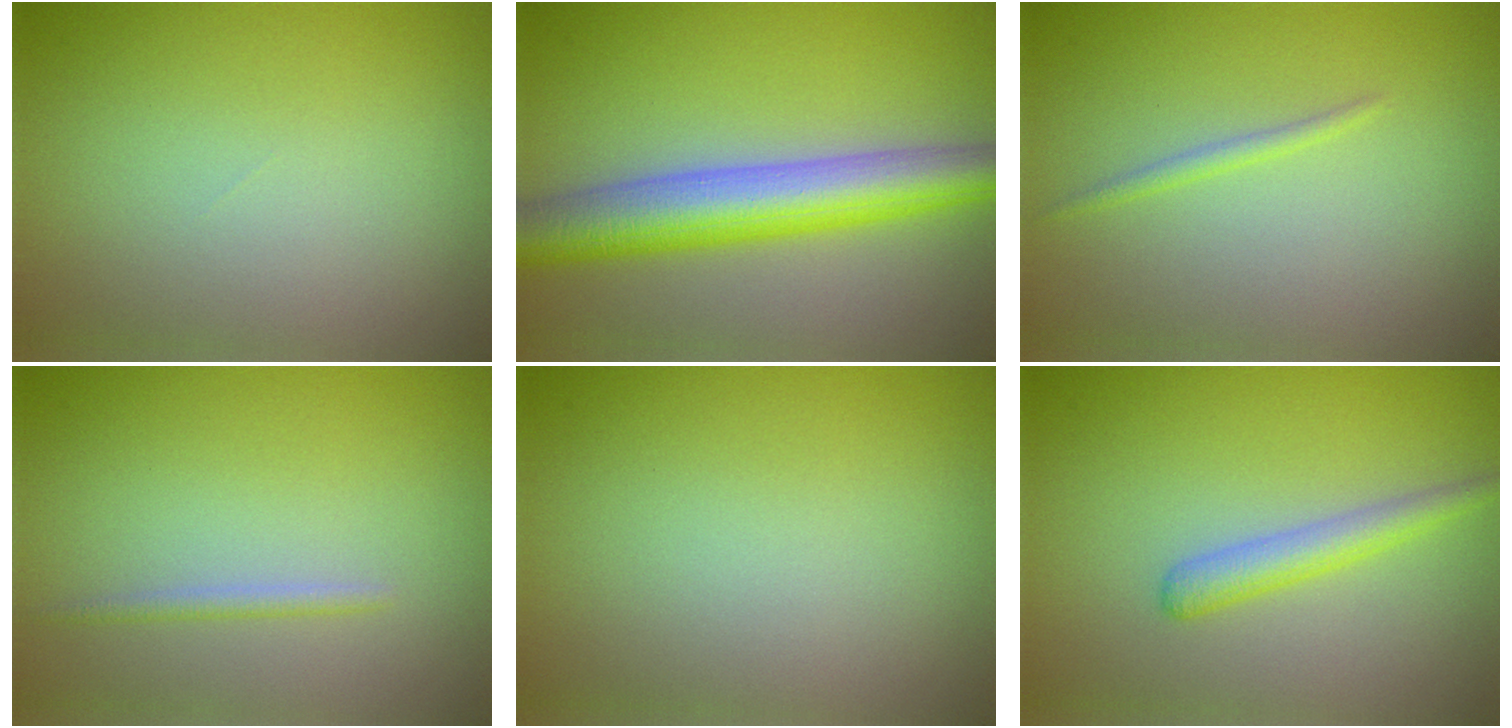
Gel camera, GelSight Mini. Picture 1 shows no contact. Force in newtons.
{"total": 7.6, "press": 7.6, "slide": 0.2}
{"total": 0.5, "press": 0.5, "slide": 0.1}
{"total": 1.0, "press": 1.0, "slide": 0.0}
{"total": 0.0}
{"total": 2.4, "press": 2.3, "slide": 0.1}